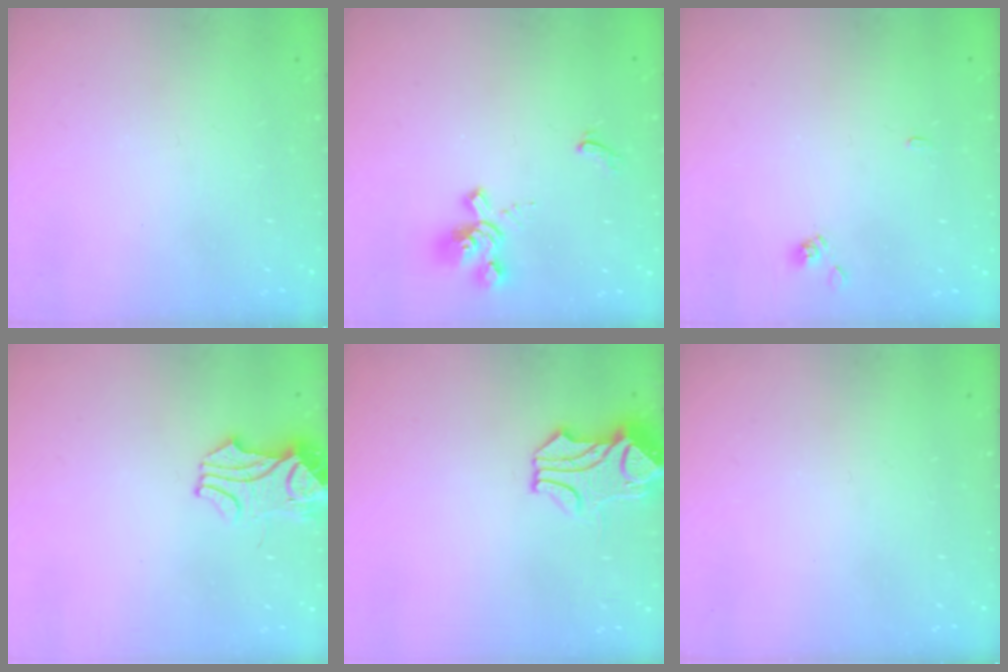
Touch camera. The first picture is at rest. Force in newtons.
{"total": 2.1, "press": 1.6, "slide": 1.4}
{"total": 2.8, "press": 2.8, "slide": 0.3}
{"total": 3.5, "press": 3.4, "slide": 0.7}
{"total": 1.5, "press": 0.8, "slide": 1.3}
{"total": 0.0}